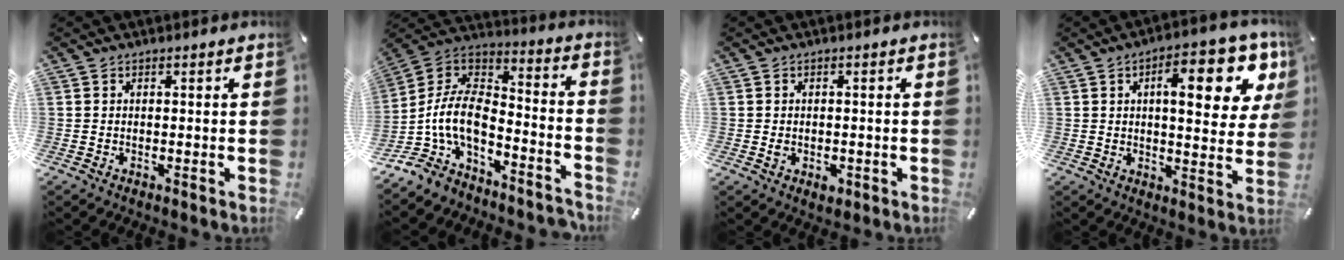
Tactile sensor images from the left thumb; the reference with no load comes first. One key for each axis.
{"total": 11.9, "fx": -3.8, "fy": 7.8, "fz": 8.2, "tx": -0.191, "ty": -0.005, "tz": -0.072}
{"total": 2.6, "fx": -0.8, "fy": 1.8, "fz": 1.7, "tx": -0.037, "ty": -0.001, "tz": -0.014}
{"total": 14.5, "fx": 5.7, "fy": 5.8, "fz": 12.0, "tx": -0.163, "ty": -0.018, "tz": 0.087}